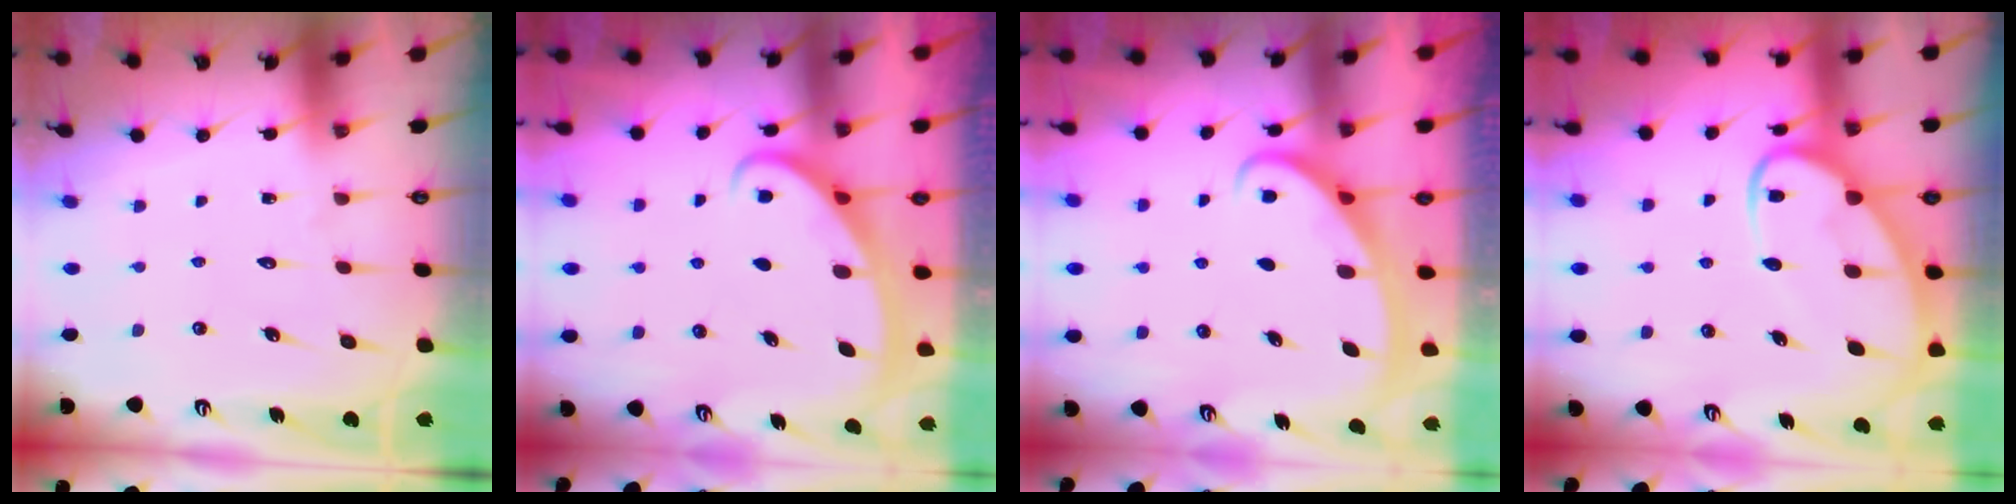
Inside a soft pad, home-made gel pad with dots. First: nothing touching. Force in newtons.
{"total": 2.7, "press": 2.7, "slide": 0.4}
{"total": 2.7, "press": 2.7, "slide": 0.4}
{"total": 10.1, "press": 10.0, "slide": 1.1}